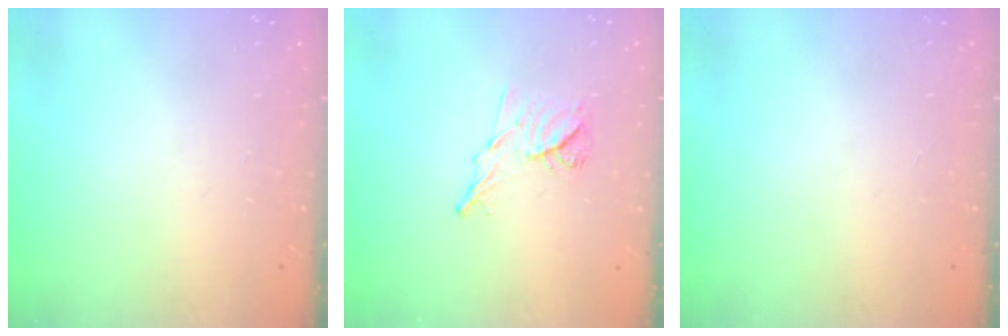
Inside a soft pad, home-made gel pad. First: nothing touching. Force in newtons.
{"total": 8.6, "press": 8.6, "slide": 0.7}
{"total": 0.0}